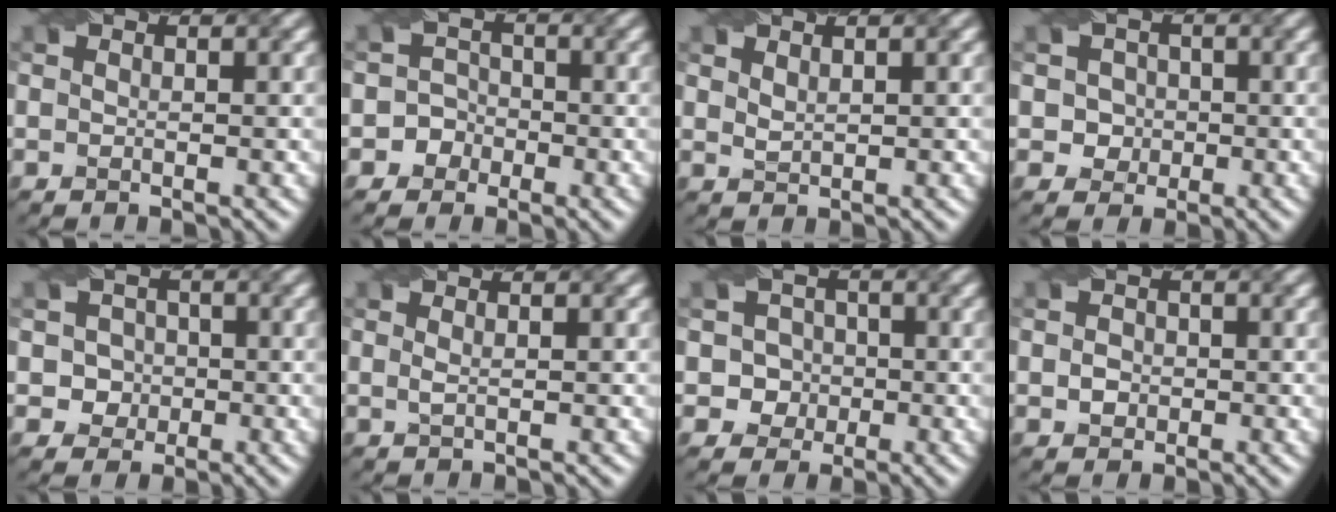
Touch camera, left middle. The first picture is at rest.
{"total": 2.7, "force": [-1.2, 2.4, 0.0], "torque": [0.032, 0.009, -0.031]}
{"total": 1.2, "force": [1.1, 0.4, 0.5], "torque": [-0.012, 0.002, 0.023]}
{"total": 2.4, "force": [0.1, 2.3, 0.7], "torque": [0.000, 0.005, 0.009]}
{"total": 2.7, "force": [0.0, 2.6, 0.7], "torque": [0.004, 0.005, 0.002]}
{"total": 0.8, "force": [0.3, 0.2, 0.7], "torque": [-0.015, -0.003, 0.003]}
{"total": 3.1, "force": [-0.3, 3.0, 0.7], "torque": [0.007, 0.011, -0.015]}
{"total": 1.5, "force": [-0.1, 1.4, 0.6], "torque": [-0.008, -0.001, -0.001]}